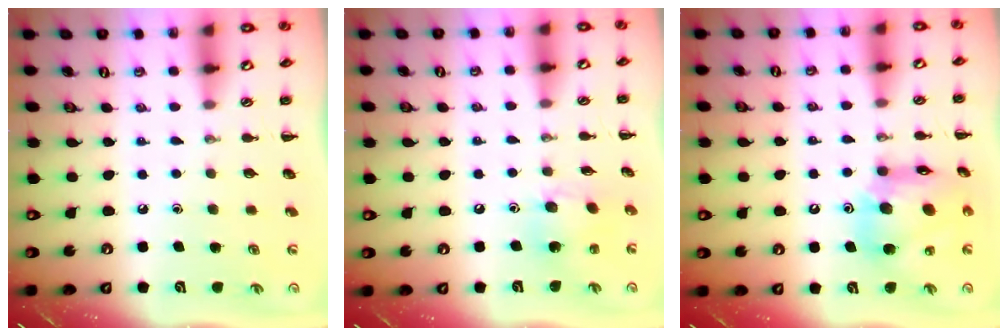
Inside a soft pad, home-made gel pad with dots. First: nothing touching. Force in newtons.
{"total": 7.5, "press": 7.5, "slide": 0.6}
{"total": 17.1, "press": 16.9, "slide": 3.0}